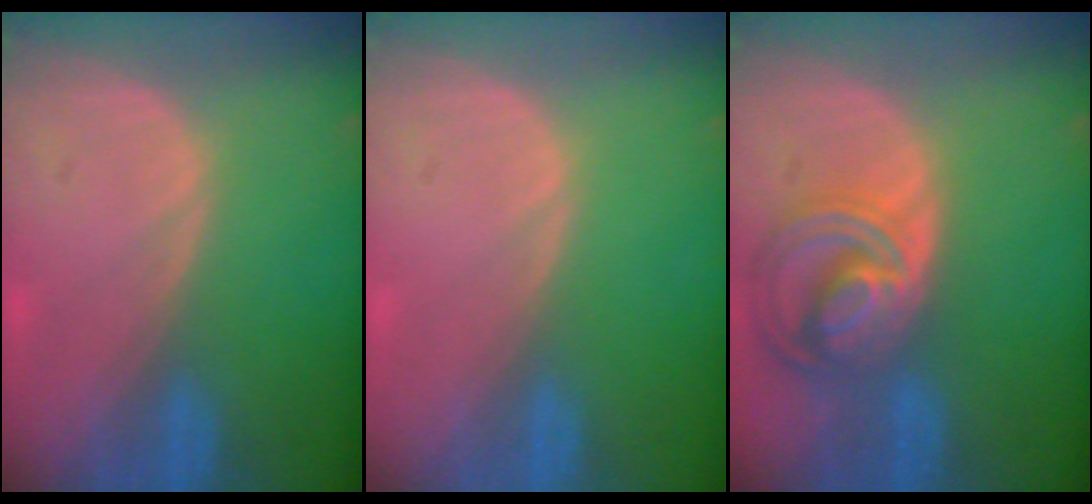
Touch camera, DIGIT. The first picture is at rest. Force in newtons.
{"total": 0.0}
{"total": 8.7, "press": 7.5, "slide": 4.4}